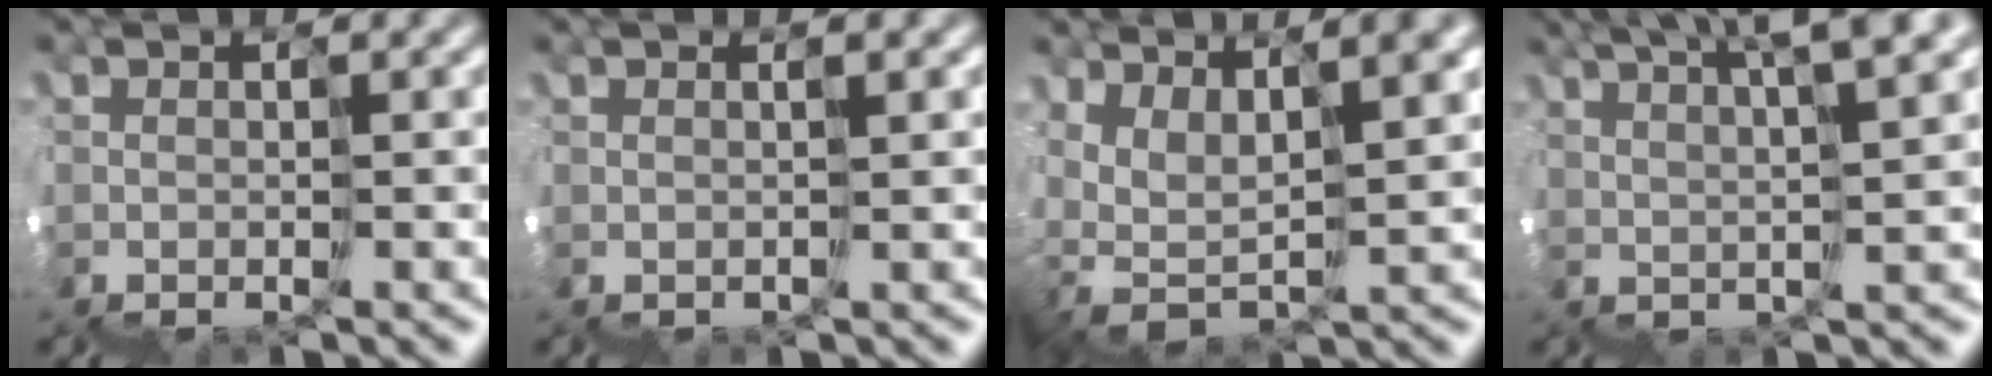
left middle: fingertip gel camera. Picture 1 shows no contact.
{"total": 1.7, "force": [1.0, 0.5, 1.3], "torque": [-0.007, 0.024, 0.014]}
{"total": 6.0, "force": [4.9, 2.2, 2.7], "torque": [-0.080, 0.054, 0.099]}
{"total": 5.8, "force": [4.8, 0.0, 3.3], "torque": [-0.035, 0.053, 0.067]}